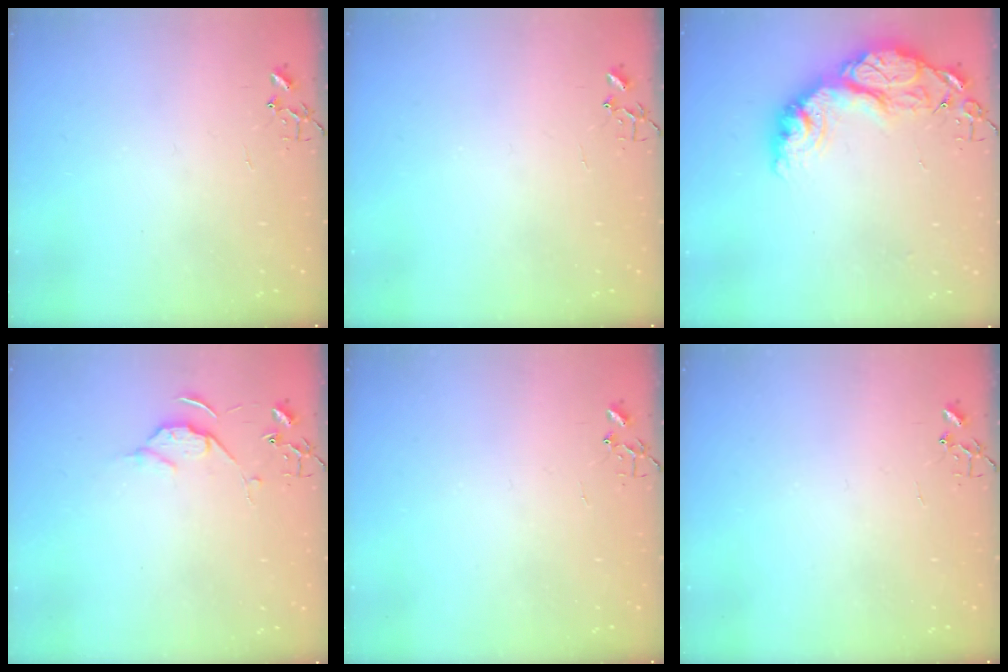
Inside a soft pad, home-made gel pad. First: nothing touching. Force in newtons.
{"total": 0.0}
{"total": 19.9, "press": 19.9, "slide": 1.4}
{"total": 5.7, "press": 5.7, "slide": 0.8}
{"total": 0.0}
{"total": 0.0}